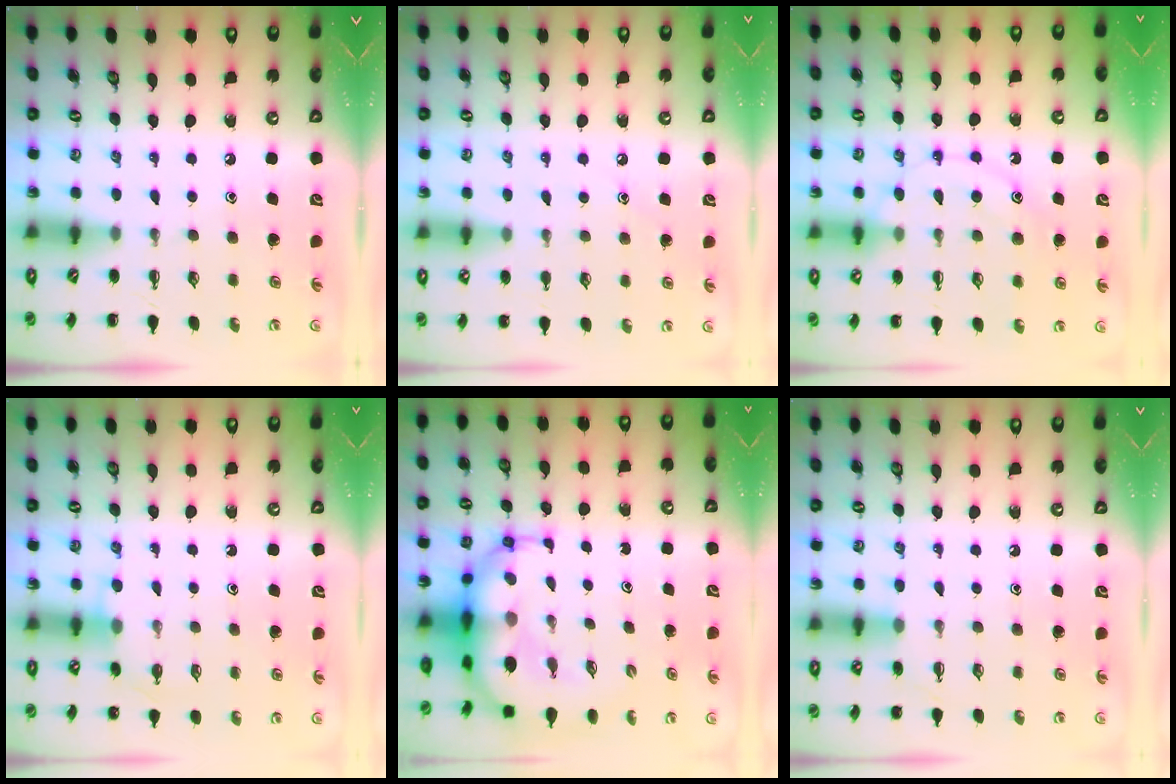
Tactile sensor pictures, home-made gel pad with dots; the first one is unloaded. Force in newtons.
{"total": 6.1, "press": 5.8, "slide": 1.8}
{"total": 11.9, "press": 11.9, "slide": 0.6}
{"total": 5.2, "press": 5.0, "slide": 1.1}
{"total": 12.0, "press": 11.5, "slide": 3.5}
{"total": 5.4, "press": 5.1, "slide": 1.8}